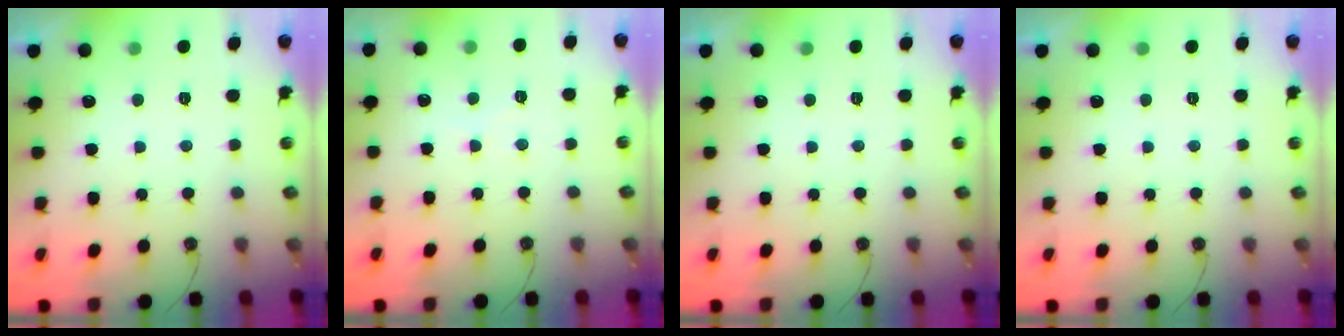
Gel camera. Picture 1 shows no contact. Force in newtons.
{"total": 3.3, "press": 3.3, "slide": 0.6}
{"total": 0.0}
{"total": 0.0}